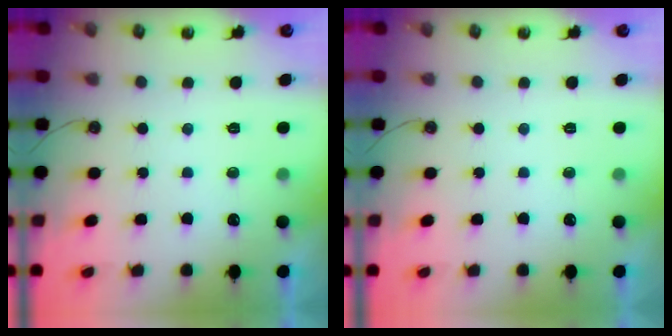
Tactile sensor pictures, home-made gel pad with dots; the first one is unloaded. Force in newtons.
{"total": 0.0}